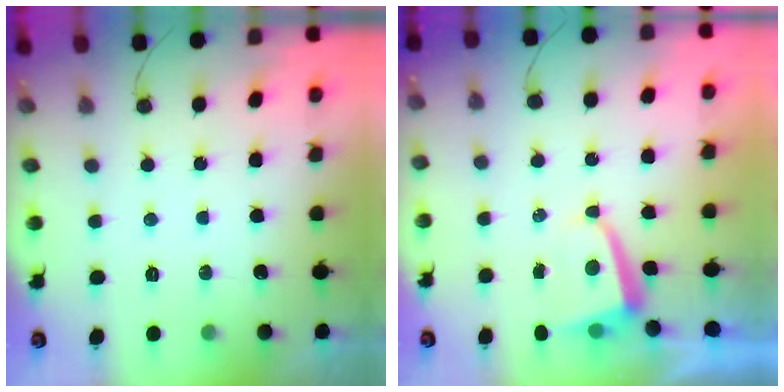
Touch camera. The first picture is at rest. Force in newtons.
{"total": 2.7, "press": 2.6, "slide": 0.4}